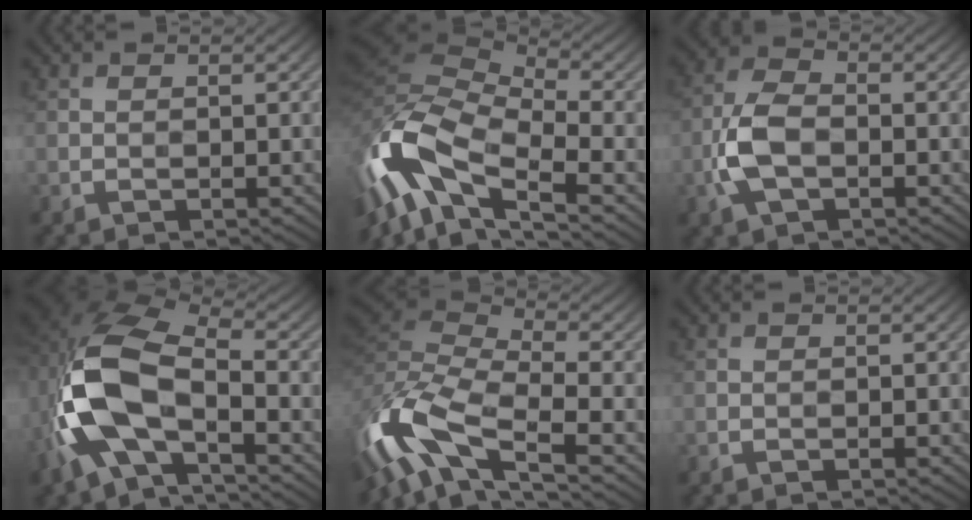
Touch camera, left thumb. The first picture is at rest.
{"total": 15.4, "force": [-5.6, 7.0, 12.5], "torque": [-0.298, 0.000, -0.117]}
{"total": 6.6, "force": [-1.8, 3.7, 5.1], "torque": [-0.122, 0.005, -0.043]}
{"total": 14.2, "force": [-4.2, 7.5, 11.3], "torque": [-0.273, -0.013, -0.089]}
{"total": 14.6, "force": [-7.0, 5.8, 11.5], "torque": [-0.279, -0.011, -0.139]}
{"total": 0.0}